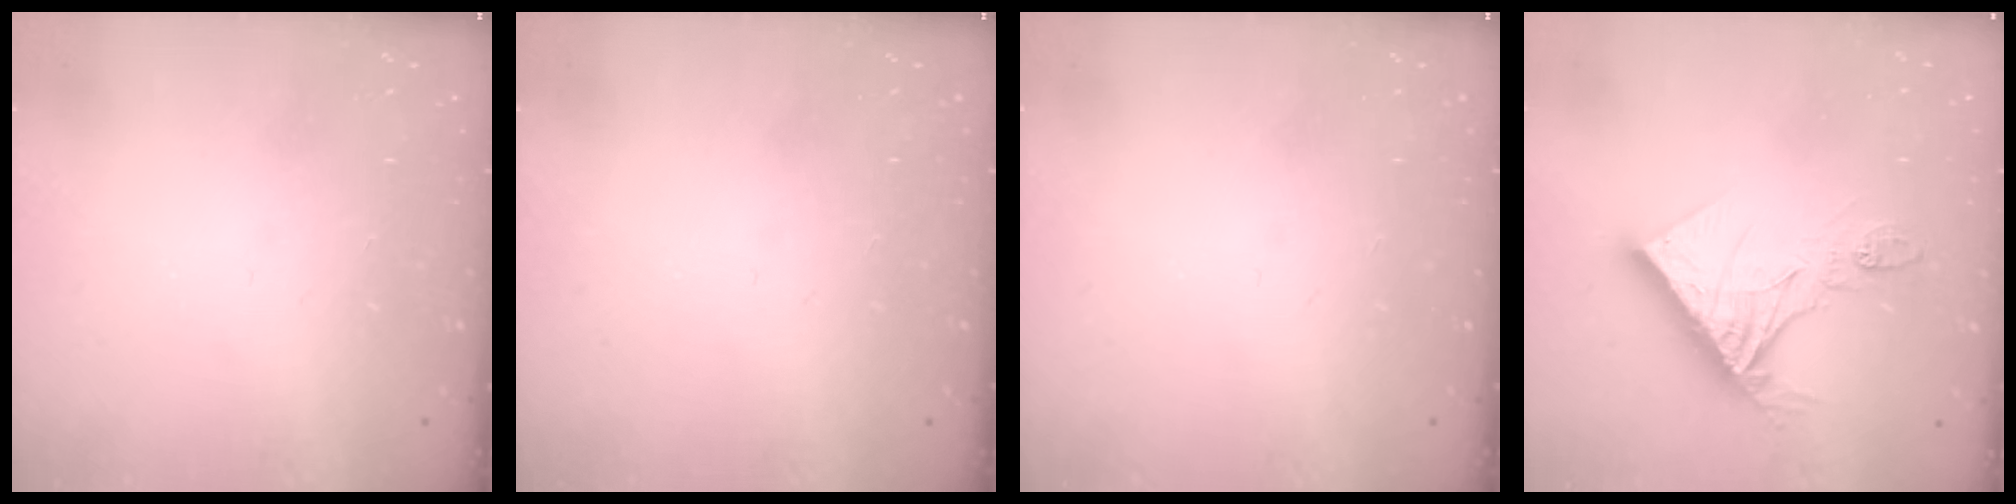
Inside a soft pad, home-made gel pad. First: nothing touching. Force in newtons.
{"total": 0.0}
{"total": 0.0}
{"total": 16.2, "press": 16.1, "slide": 1.6}